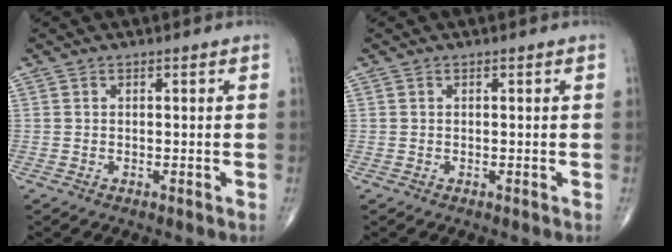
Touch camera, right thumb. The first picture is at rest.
{"total": 0.0}